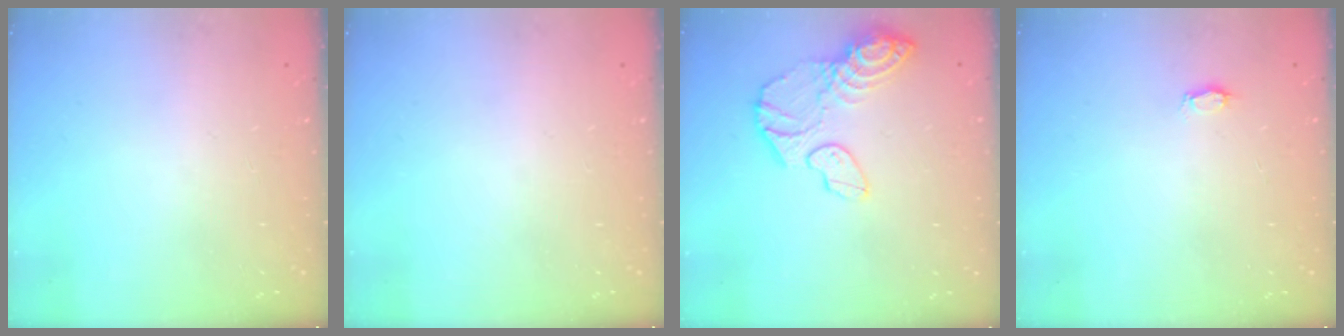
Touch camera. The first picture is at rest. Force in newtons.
{"total": 0.0}
{"total": 13.0, "press": 12.6, "slide": 3.3}
{"total": 2.3, "press": 2.3, "slide": 0.3}